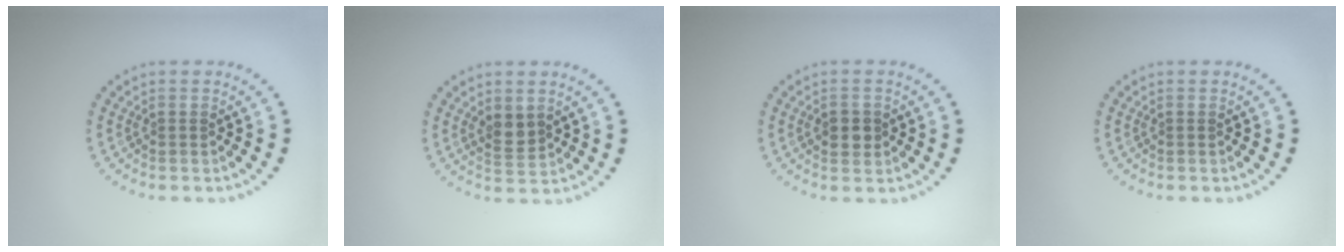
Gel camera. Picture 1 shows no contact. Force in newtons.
{"total": 2.0, "press": 1.8, "slide": 0.8}
{"total": 1.9, "press": 1.9, "slide": 0.3}
{"total": 0.0}